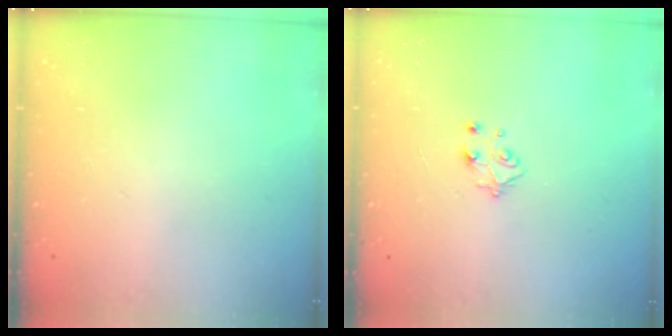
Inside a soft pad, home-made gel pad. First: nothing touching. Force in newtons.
{"total": 5.4, "press": 5.4, "slide": 0.4}